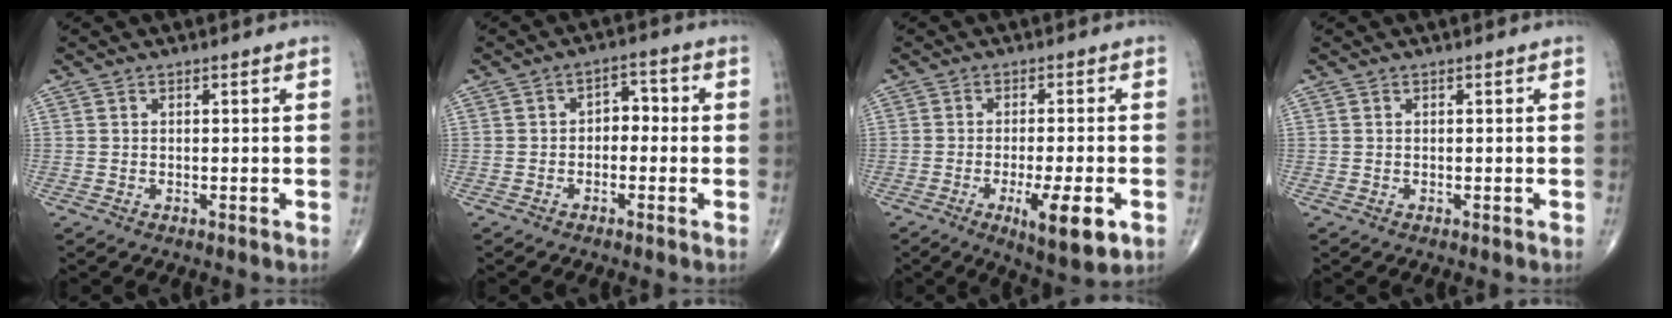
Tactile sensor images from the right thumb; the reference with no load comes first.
{"total": 4.0, "force": [-0.6, 2.9, 2.8], "torque": [-0.019, 0.020, -0.020]}
{"total": 9.7, "force": [-3.6, 2.3, 8.7], "torque": [-0.134, -0.009, -0.050]}
{"total": 0.0}